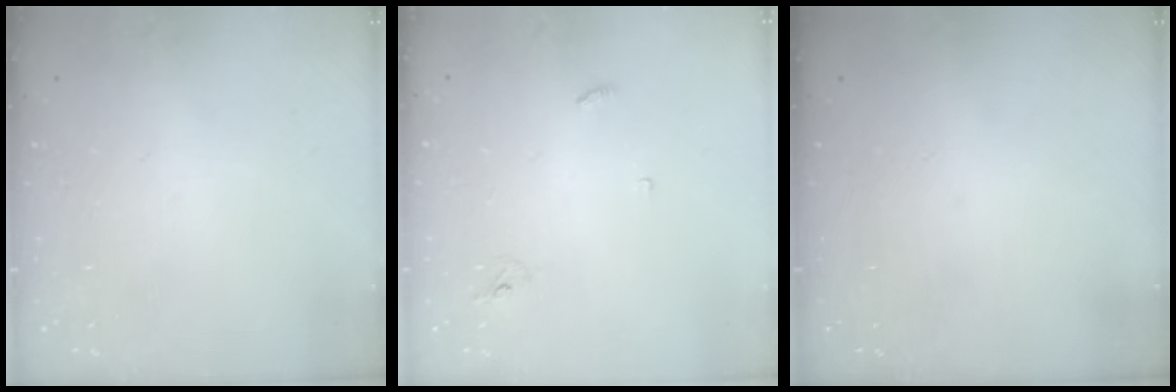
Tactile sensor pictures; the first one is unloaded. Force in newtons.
{"total": 2.9, "press": 2.9, "slide": 0.2}
{"total": 0.0}